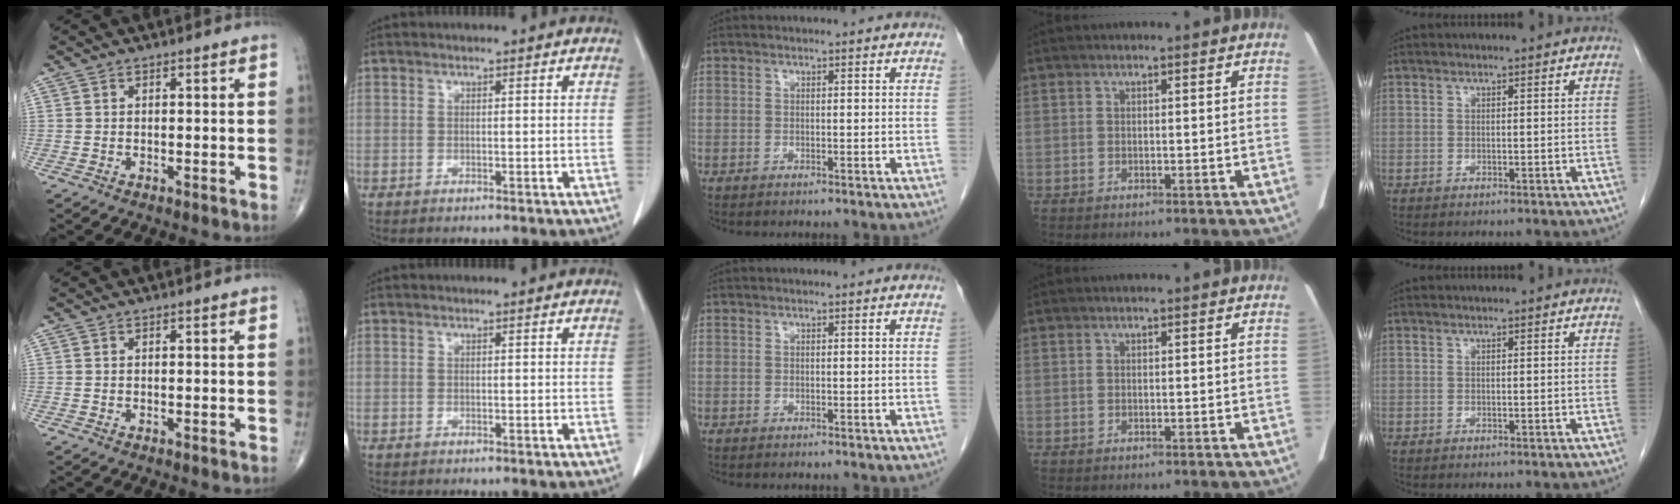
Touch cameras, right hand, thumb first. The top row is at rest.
{}